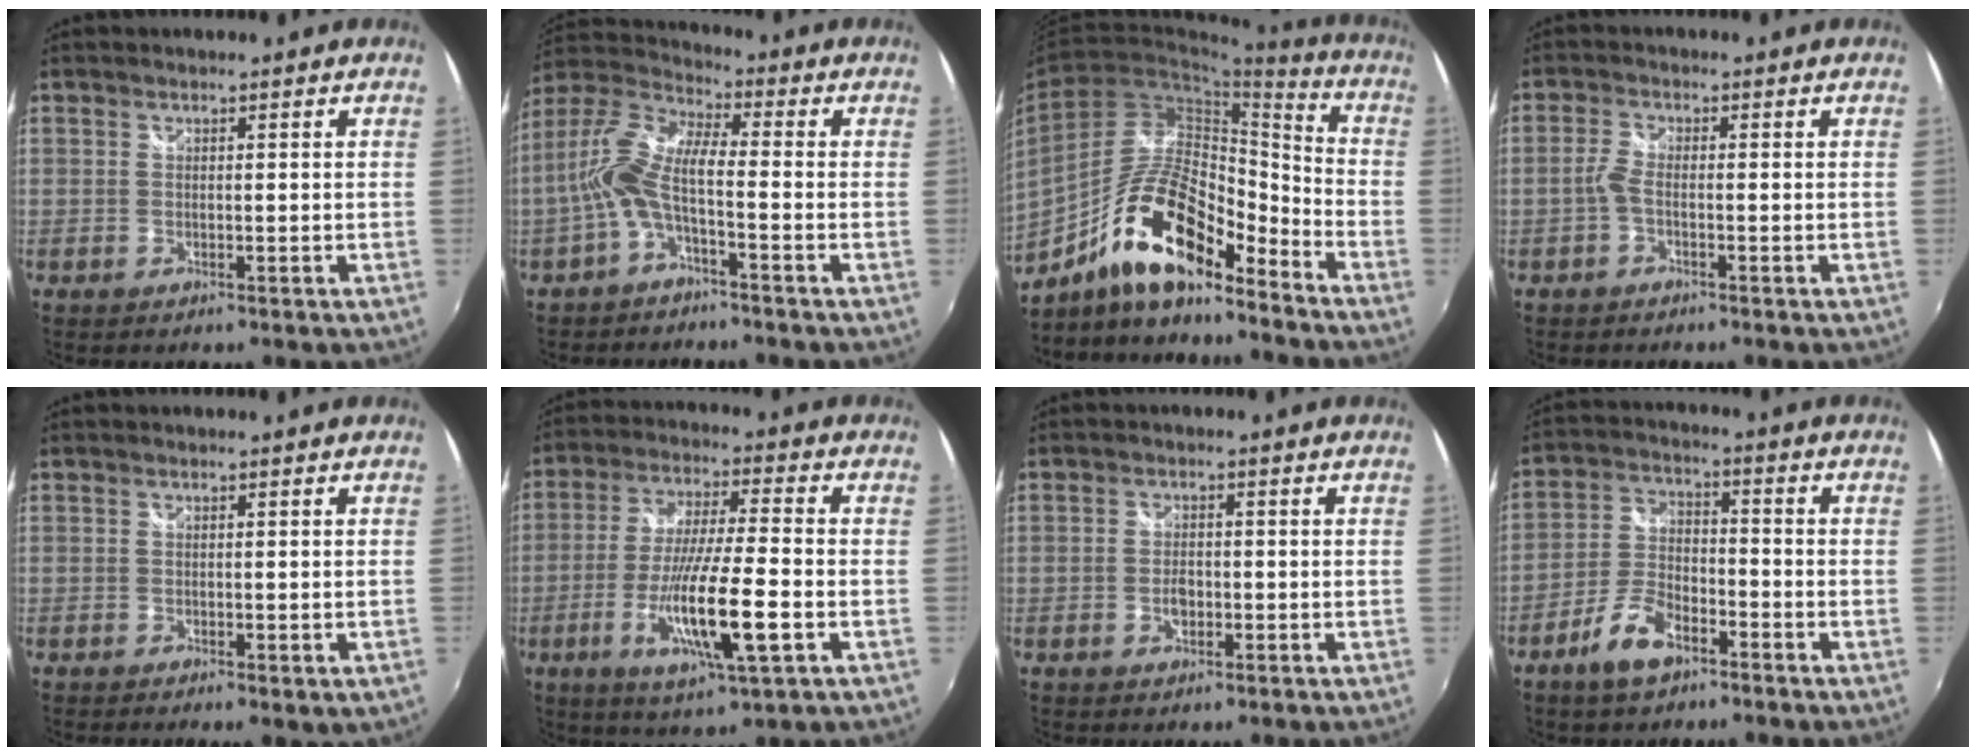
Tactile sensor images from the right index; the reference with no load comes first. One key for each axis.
{"total": 9.1, "fx": -2.2, "fy": 2.3, "fz": 8.5, "tx": -0.188, "ty": 0.013, "tz": -0.044}
{"total": 16.9, "fx": -11.6, "fy": 5.0, "fz": 11.1, "tx": -0.209, "ty": 0.004, "tz": -0.212}
{"total": 2.0, "fx": -1.0, "fy": 0.5, "fz": 1.7, "tx": -0.044, "ty": 0.003, "tz": -0.025}
{"total": 2.8, "fx": -1.2, "fy": 0.8, "fz": 2.4, "tx": -0.036, "ty": -0.013, "tz": -0.013}
{"total": 15.2, "fx": -5.1, "fy": 1.6, "fz": 14.2, "tx": -0.273, "ty": -0.024, "tz": -0.089}
{"total": 2.8, "fx": -0.9, "fy": 1.7, "fz": 2.0, "tx": -0.036, "ty": 0.000, "tz": -0.017}
{"total": 8.3, "fx": -5.4, "fy": 3.6, "fz": 5.1, "tx": -0.112, "ty": 0.006, "tz": -0.101}